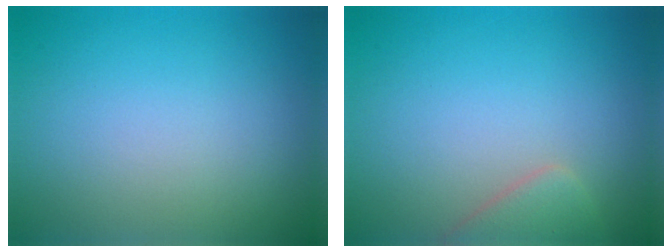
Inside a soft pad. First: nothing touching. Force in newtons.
{"total": 2.8, "press": 2.8, "slide": 0.2}